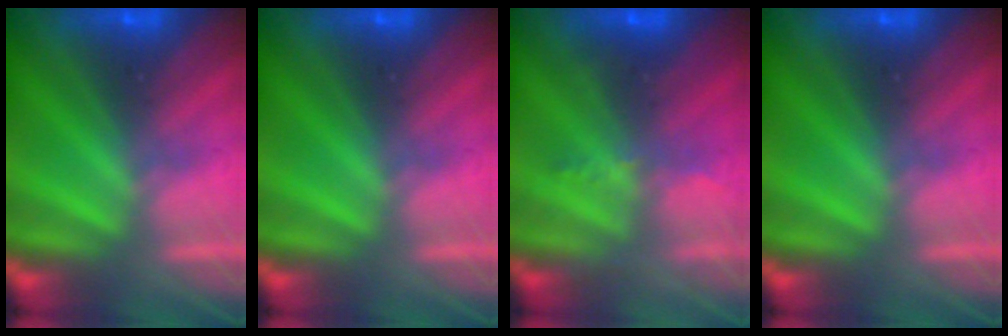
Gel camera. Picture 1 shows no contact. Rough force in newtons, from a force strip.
{"total": 0.0}
{"total": 2.3}
{"total": 0.0}